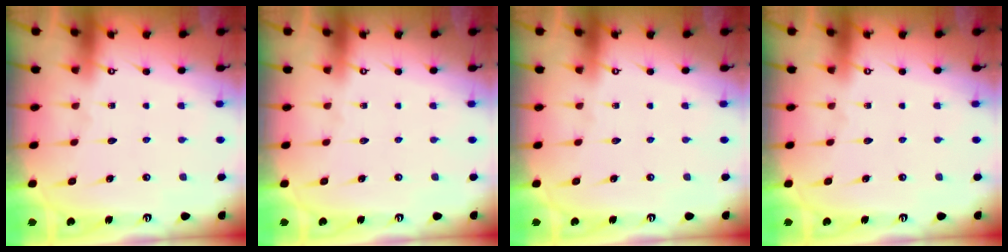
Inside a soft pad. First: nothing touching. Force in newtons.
{"total": 0.0}
{"total": 0.0}
{"total": 0.0}